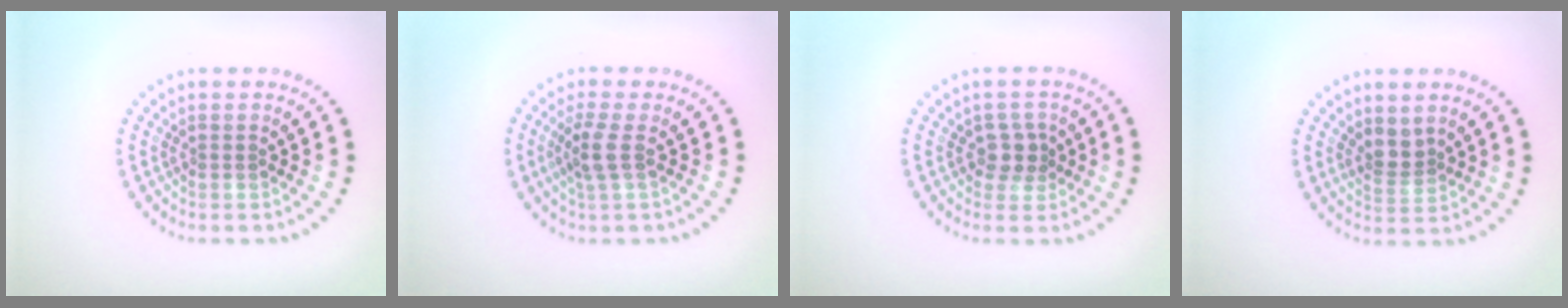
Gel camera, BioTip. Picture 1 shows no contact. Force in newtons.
{"total": 2.3, "press": 2.0, "slide": 1.1}
{"total": 2.1, "press": 1.8, "slide": 1.1}
{"total": 2.2, "press": 1.7, "slide": 1.3}